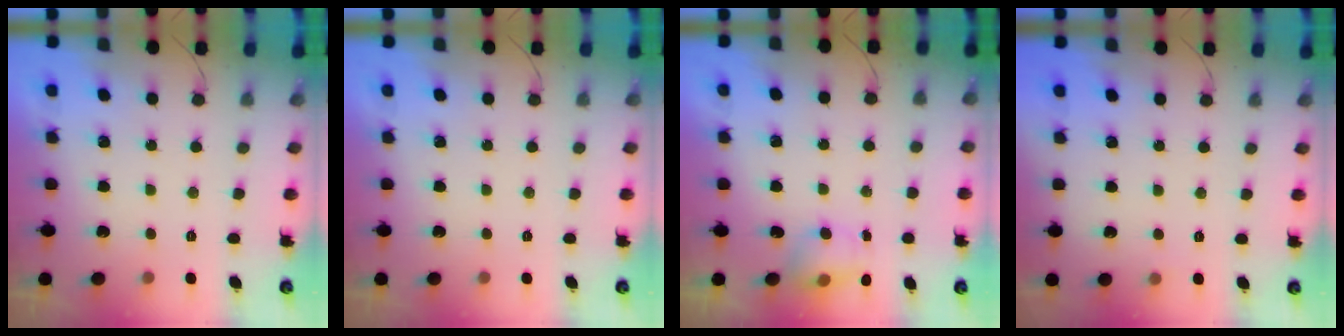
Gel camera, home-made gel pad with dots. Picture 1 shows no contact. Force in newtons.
{"total": 0.0}
{"total": 5.1, "press": 5.0, "slide": 0.7}
{"total": 2.7, "press": 2.0, "slide": 1.8}